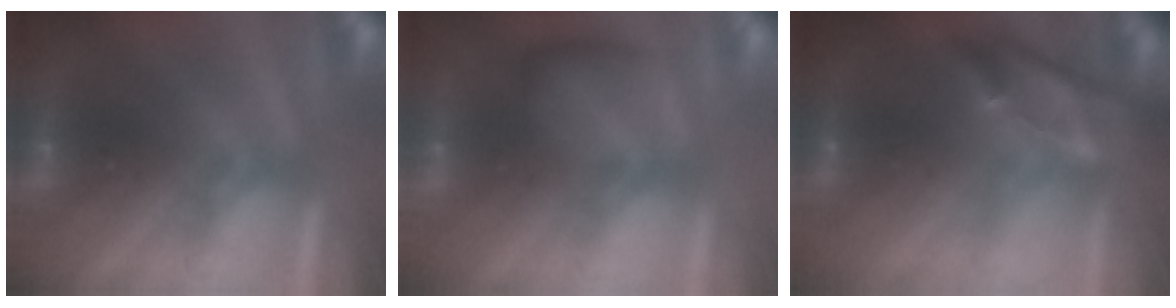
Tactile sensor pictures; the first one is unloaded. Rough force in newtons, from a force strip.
{"total": 2.4}
{"total": 5.6}